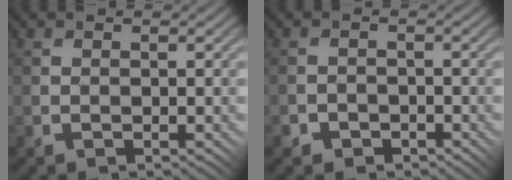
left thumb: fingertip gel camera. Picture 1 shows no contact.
{"total": 2.2, "force": [-1.6, 1.4, -0.1], "torque": [0.011, 0.010, -0.037]}